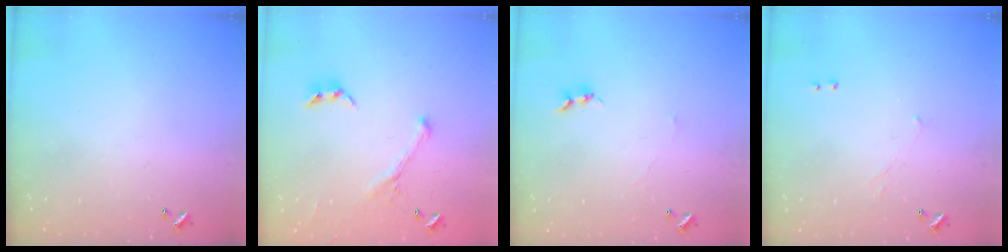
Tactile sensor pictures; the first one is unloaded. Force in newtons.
{"total": 1.0, "press": 0.7, "slide": 0.7}
{"total": 1.1, "press": 1.0, "slide": 0.5}
{"total": 2.8, "press": 2.7, "slide": 0.5}